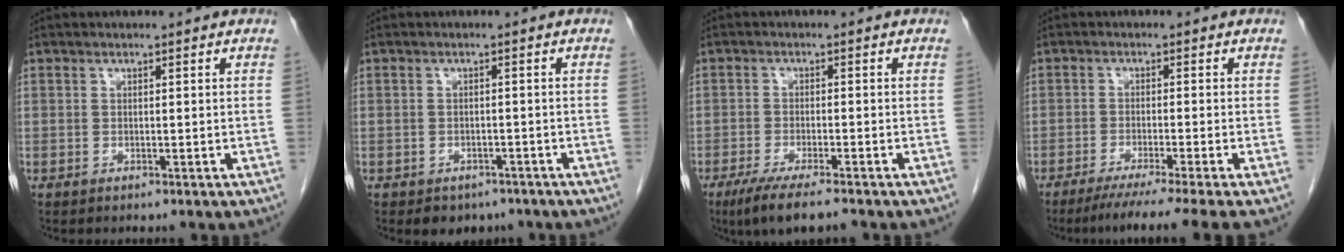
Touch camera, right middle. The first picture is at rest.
{"total": 4.1, "force": [-3.0, 2.6, 0.9], "torque": [-0.005, 0.006, -0.036]}
{"total": 7.1, "force": [-5.3, 0.6, 4.7], "torque": [-0.076, -0.017, -0.086]}
{"total": 9.7, "force": [-7.9, -2.0, 5.3], "torque": [-0.057, -0.030, -0.120]}